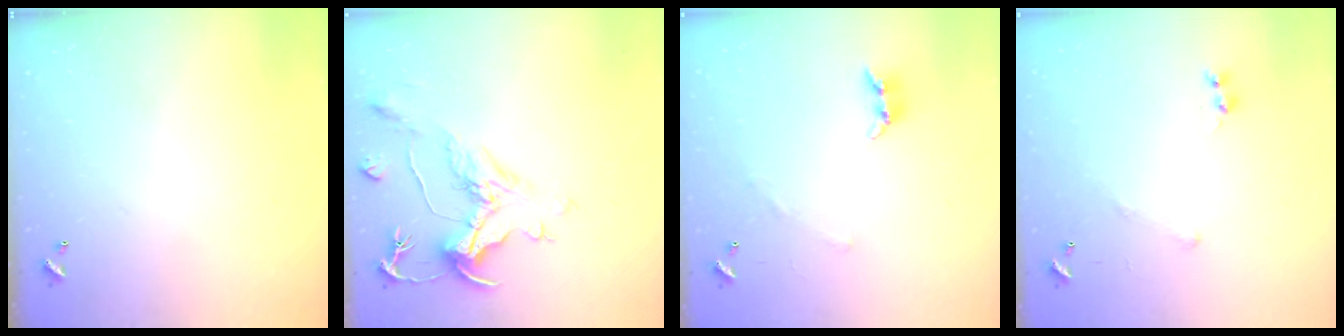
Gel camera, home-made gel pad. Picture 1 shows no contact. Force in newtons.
{"total": 1.6, "press": 0.1, "slide": 1.6}
{"total": 3.8, "press": 3.7, "slide": 0.9}
{"total": 5.0, "press": 4.9, "slide": 0.9}